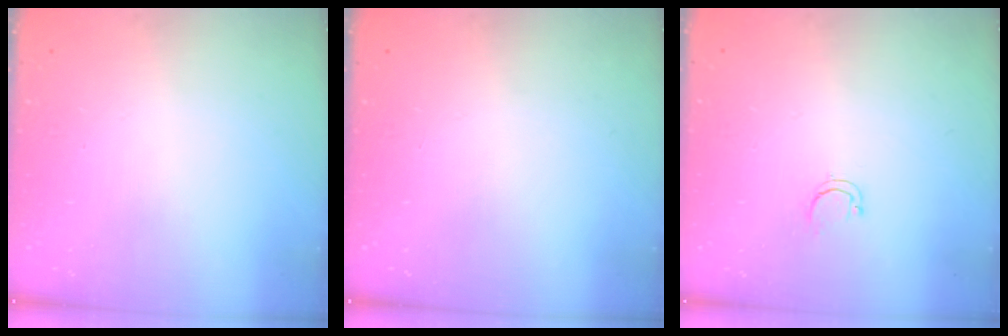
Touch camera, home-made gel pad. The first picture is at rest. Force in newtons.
{"total": 0.0}
{"total": 3.5, "press": 3.4, "slide": 0.8}